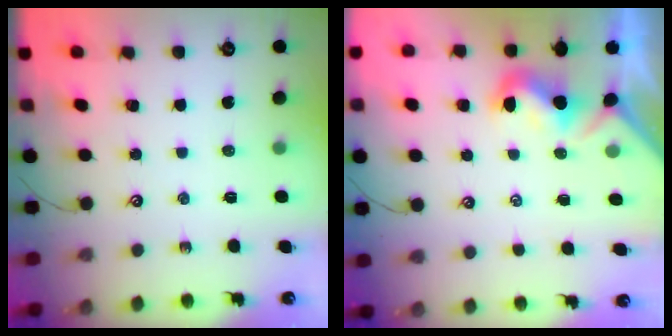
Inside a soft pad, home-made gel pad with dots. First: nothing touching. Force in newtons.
{"total": 1.0, "press": 0.8, "slide": 0.5}